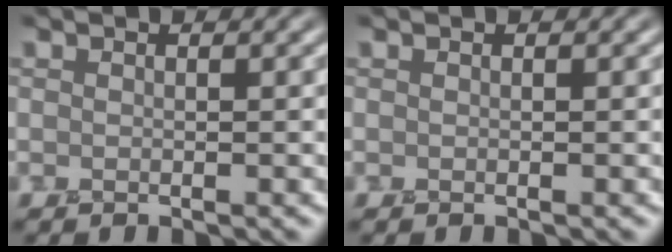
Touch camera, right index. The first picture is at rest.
{"total": 0.0}